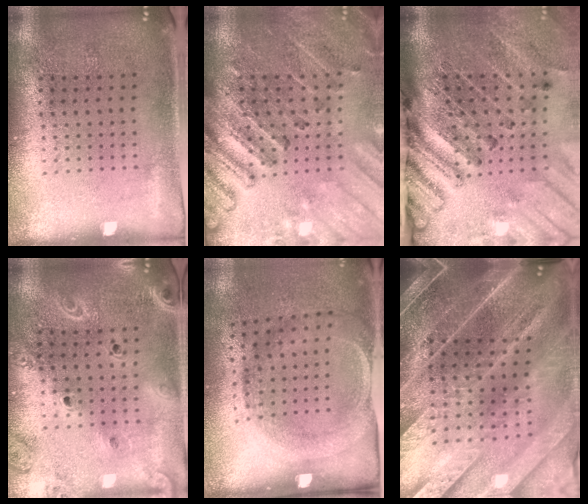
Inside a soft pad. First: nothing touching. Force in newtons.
{"total": 2.6, "press": 2.6, "slide": 0.2}
{"total": 4.3, "press": 3.2, "slide": 2.8}
{"total": 2.1, "press": 1.9, "slide": 0.9}
{"total": 1.8, "press": 1.2, "slide": 1.4}
{"total": 5.6, "press": 4.8, "slide": 3.0}